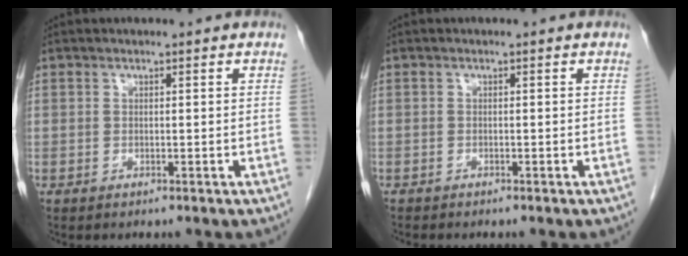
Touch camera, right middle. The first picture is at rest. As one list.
[{"total": 0.6, "force": [-0.6, 0.2, 0.0], "torque": [-0.003, -0.001, -0.012]}]